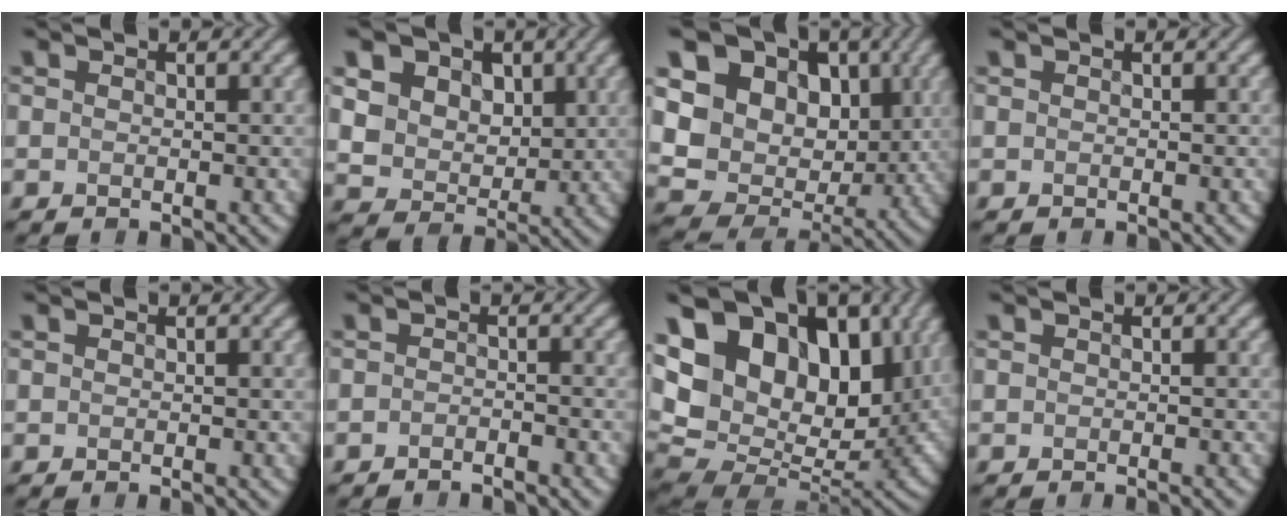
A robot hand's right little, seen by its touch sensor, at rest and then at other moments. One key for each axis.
{"total": 8.7, "fx": 4.0, "fy": 6.7, "fz": 3.9, "tx": -0.093, "ty": 0.010, "tz": 0.063}
{"total": 17.4, "fx": 5.8, "fy": 13.9, "fz": 8.7, "tx": -0.206, "ty": 0.028, "tz": 0.114}
{"total": 0.0}
{"total": 0.0}
{"total": 1.3, "fx": -1.3, "fy": 0.1, "fz": 0.3, "tx": -0.004, "ty": 0.005, "tz": -0.025}
{"total": 19.1, "fx": 7.5, "fy": 12.5, "fz": 12.3, "tx": -0.233, "ty": 0.033, "tz": 0.124}
{"total": 0.6, "fx": -0.6, "fy": -0.1, "fz": 0.2, "tx": -0.004, "ty": -0.003, "tz": -0.010}